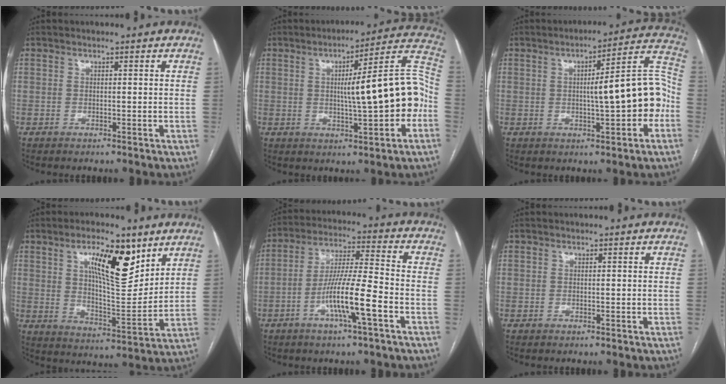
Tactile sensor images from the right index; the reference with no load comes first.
{"total": 15.3, "force": [-1.4, 1.3, 15.1], "torque": [-0.206, 0.031, -0.020]}
{"total": 12.8, "force": [-1.6, 1.9, 12.6], "torque": [-0.164, 0.036, -0.019]}
{"total": 12.6, "force": [6.6, 3.8, 10.1], "torque": [-0.163, -0.001, 0.114]}
{"total": 10.6, "force": [-4.3, 0.2, 9.7], "torque": [-0.184, 0.004, -0.080]}
{"total": 0.0}